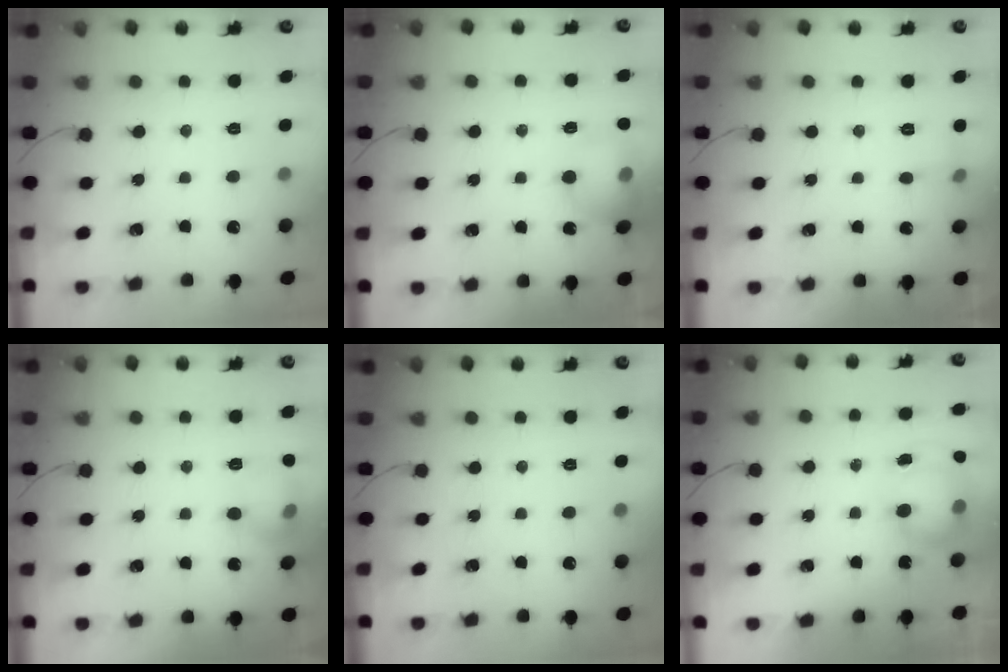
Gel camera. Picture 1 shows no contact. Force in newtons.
{"total": 12.8, "press": 12.6, "slide": 1.9}
{"total": 4.8, "press": 4.5, "slide": 1.5}
{"total": 10.0, "press": 9.9, "slide": 0.5}
{"total": 0.0}
{"total": 8.3, "press": 8.3, "slide": 0.9}